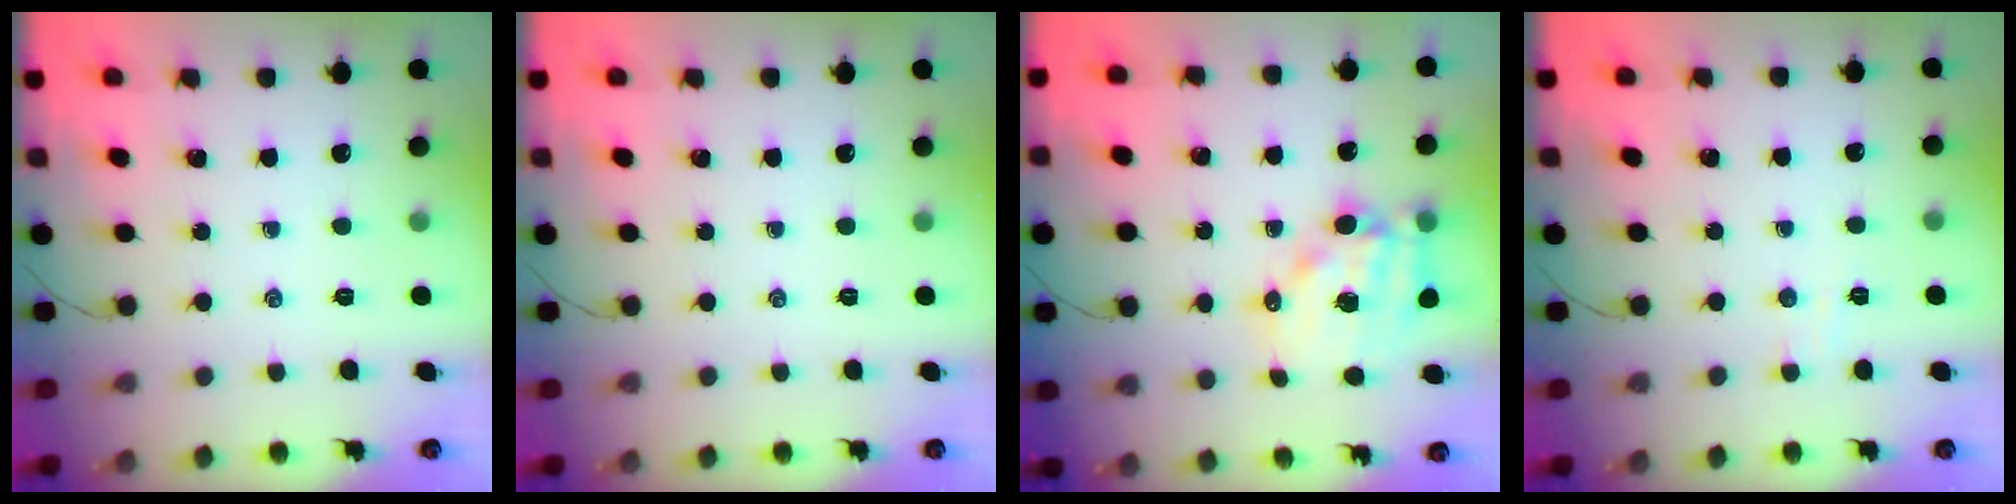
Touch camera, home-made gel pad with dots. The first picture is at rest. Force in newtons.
{"total": 0.0}
{"total": 13.8, "press": 13.4, "slide": 3.6}
{"total": 2.4, "press": 2.3, "slide": 0.6}